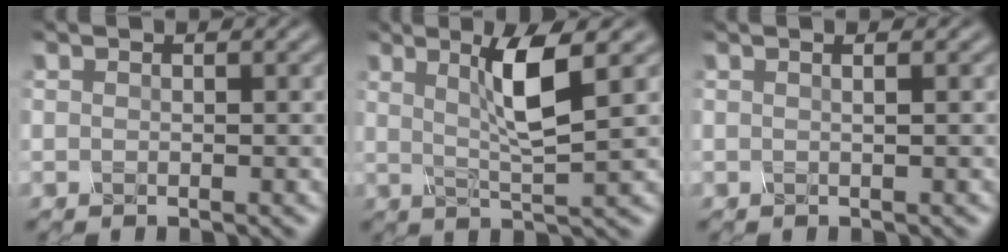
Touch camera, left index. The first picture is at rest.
{"total": 4.6, "force": [1.3, 0.5, 4.3], "torque": [-0.083, -0.007, 0.028]}
{"total": 2.6, "force": [1.0, 1.4, 2.0], "torque": [-0.010, 0.015, -0.018]}